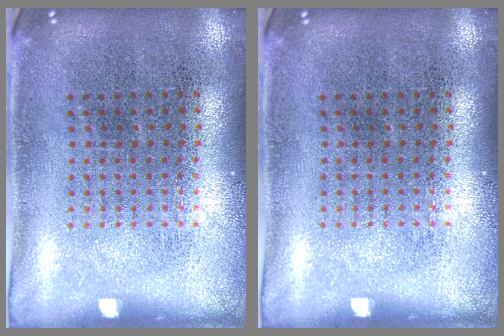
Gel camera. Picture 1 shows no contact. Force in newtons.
{"total": 0.0}